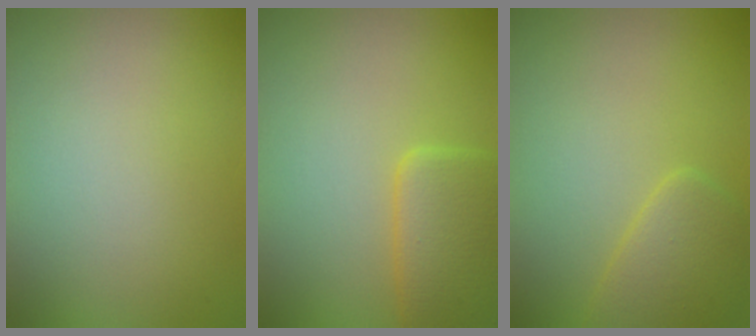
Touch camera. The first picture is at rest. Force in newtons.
{"total": 4.1, "press": 4.1, "slide": 0.4}
{"total": 2.9, "press": 2.9, "slide": 0.2}